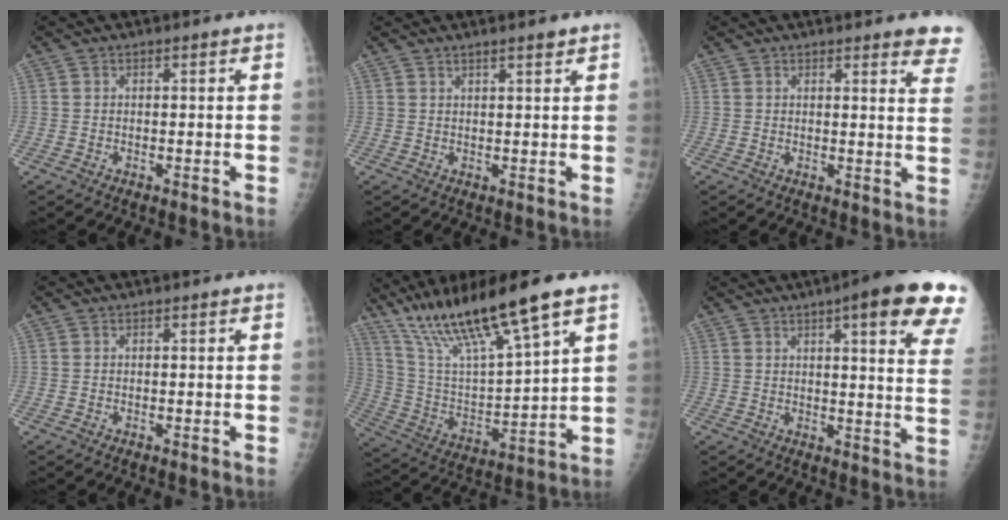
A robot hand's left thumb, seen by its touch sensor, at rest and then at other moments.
{"total": 2.0, "force": [1.6, 0.1, 1.2], "torque": [-0.016, -0.008, 0.025]}
{"total": 7.5, "force": [6.3, 1.3, 3.7], "torque": [-0.016, -0.031, 0.047]}
{"total": 0.0}
{"total": 20.6, "force": [14.0, 2.6, 14.9], "torque": [-0.262, -0.050, 0.266]}
{"total": 18.9, "force": [10.9, 3.3, 15.1], "torque": [-0.175, -0.031, 0.118]}